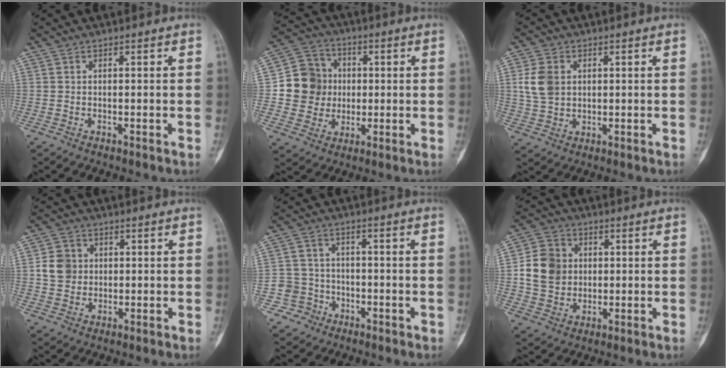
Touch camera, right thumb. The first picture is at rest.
{"total": 12.1, "force": [0.2, 11.4, 4.2], "torque": [-0.035, 0.018, 0.005]}
{"total": 7.0, "force": [1.3, 5.4, 4.3], "torque": [-0.074, -0.001, 0.026]}
{"total": 5.8, "force": [0.5, 5.2, 2.4], "torque": [-0.020, 0.004, 0.004]}
{"total": 6.0, "force": [-3.0, 5.2, -0.4], "torque": [0.048, 0.028, -0.056]}
{"total": 10.4, "force": [0.7, 9.0, 5.2], "torque": [-0.070, 0.008, 0.010]}